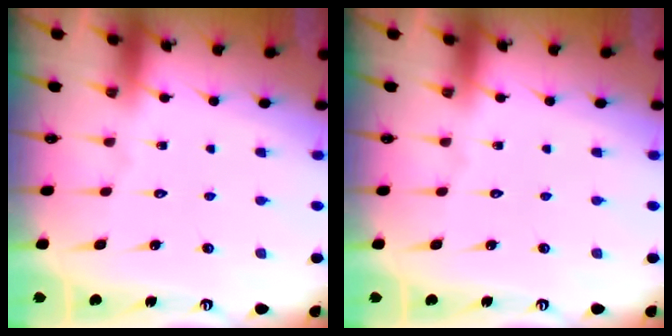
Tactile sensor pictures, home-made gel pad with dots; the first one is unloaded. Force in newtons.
{"total": 0.0}